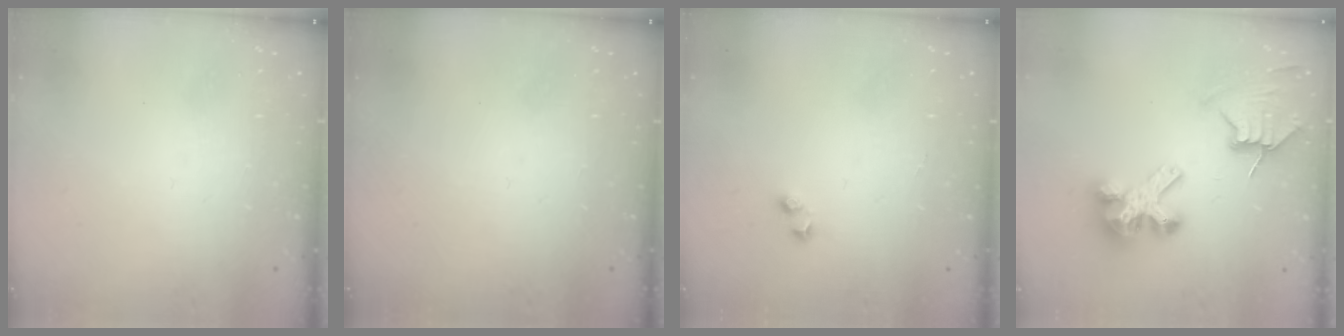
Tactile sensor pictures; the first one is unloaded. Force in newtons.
{"total": 0.0}
{"total": 1.9, "press": 1.8, "slide": 0.7}
{"total": 9.3, "press": 9.2, "slide": 0.8}